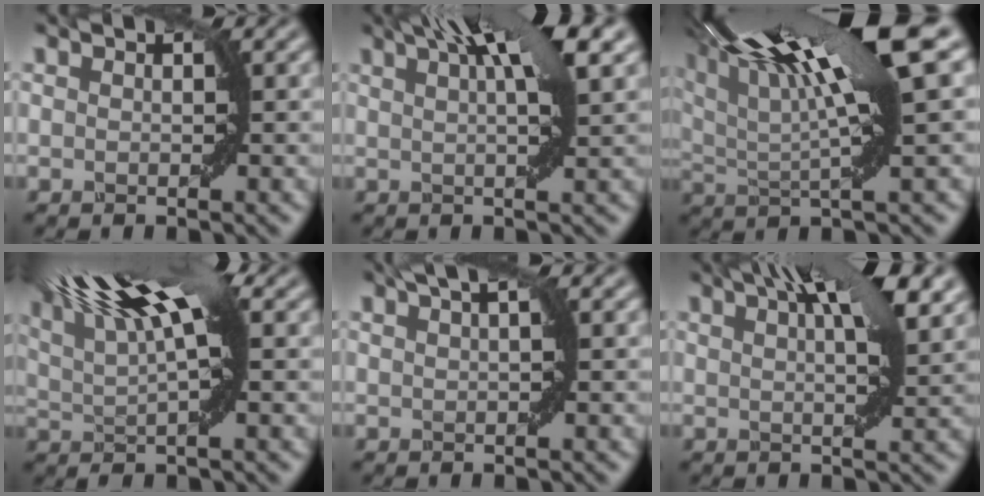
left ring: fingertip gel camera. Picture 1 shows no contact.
{"total": 7.0, "force": [3.5, 1.5, 5.9], "torque": [-0.066, 0.030, 0.039]}
{"total": 16.5, "force": [6.9, 3.7, 14.5], "torque": [-0.240, 0.032, 0.114]}
{"total": 10.0, "force": [4.6, 2.6, 8.6], "torque": [-0.145, 0.029, 0.065]}
{"total": 2.9, "force": [1.6, 0.6, 2.3], "torque": [-0.027, 0.001, 0.014]}
{"total": 8.4, "force": [4.6, 2.5, 6.6], "torque": [-0.068, 0.034, 0.039]}